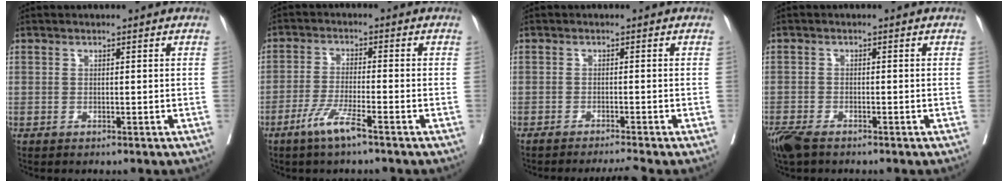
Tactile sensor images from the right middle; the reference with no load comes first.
{"total": 5.3, "force": [-3.4, -0.1, 4.1], "torque": [-0.082, -0.008, -0.070]}
{"total": 3.4, "force": [-2.9, -1.2, 1.0], "torque": [-0.011, -0.005, -0.048]}
{"total": 4.3, "force": [-3.3, 1.3, 2.4], "torque": [-0.050, -0.010, -0.062]}